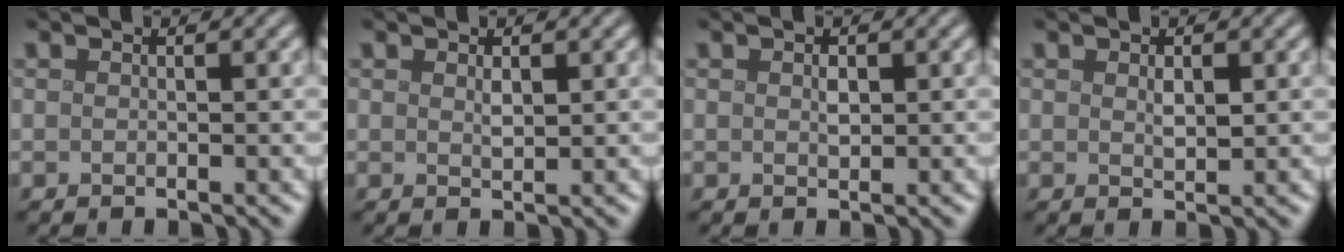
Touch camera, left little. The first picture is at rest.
{"total": 0.9, "force": [0.4, 0.4, 0.7], "torque": [-0.018, -0.002, 0.010]}
{"total": 1.0, "force": [0.2, 0.6, 0.8], "torque": [-0.014, 0.000, 0.004]}
{"total": 1.4, "force": [0.4, 0.7, 1.2], "torque": [-0.022, -0.003, 0.011]}